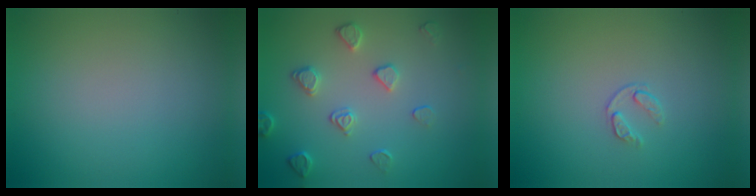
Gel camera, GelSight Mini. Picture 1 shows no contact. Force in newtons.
{"total": 2.4, "press": 1.9, "slide": 1.4}
{"total": 0.9, "press": 0.5, "slide": 0.8}